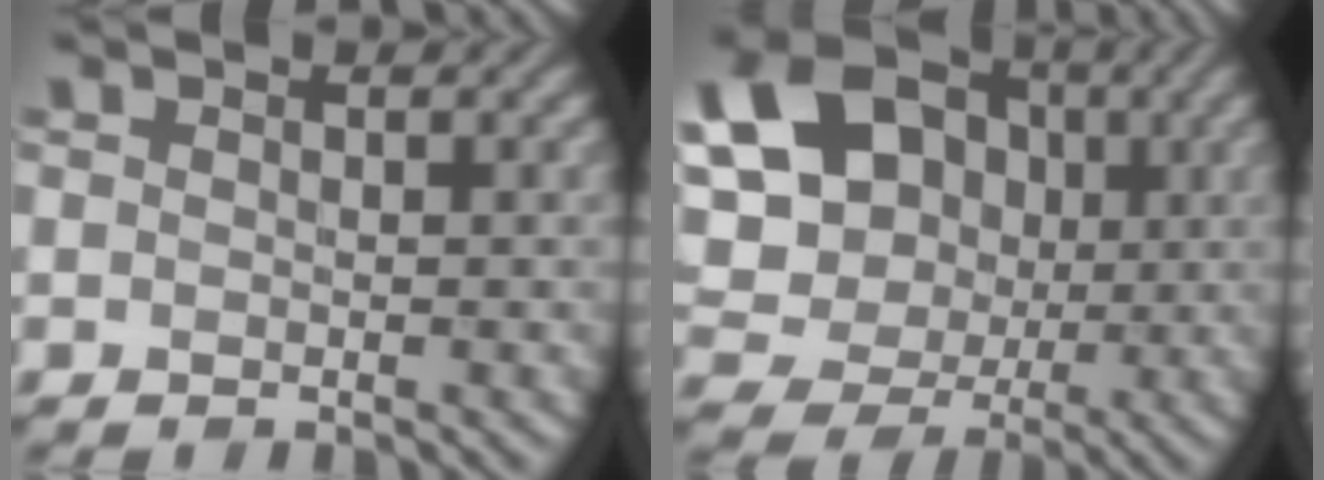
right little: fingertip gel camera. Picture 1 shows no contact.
{"total": 18.6, "force": [4.0, 16.2, 8.4], "torque": [-0.197, 0.030, 0.052]}